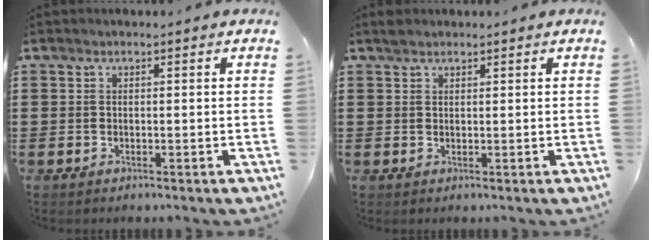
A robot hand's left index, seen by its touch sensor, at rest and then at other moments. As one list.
[{"total": 1.1, "force": [1.0, 0.5, 0.3], "torque": [-0.009, 0.001, 0.019]}]